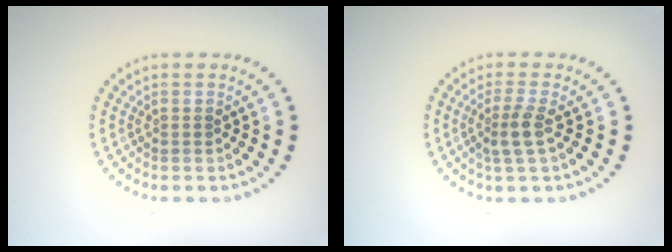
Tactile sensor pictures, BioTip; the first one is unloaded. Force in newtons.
{"total": 2.2, "press": 1.8, "slide": 1.3}